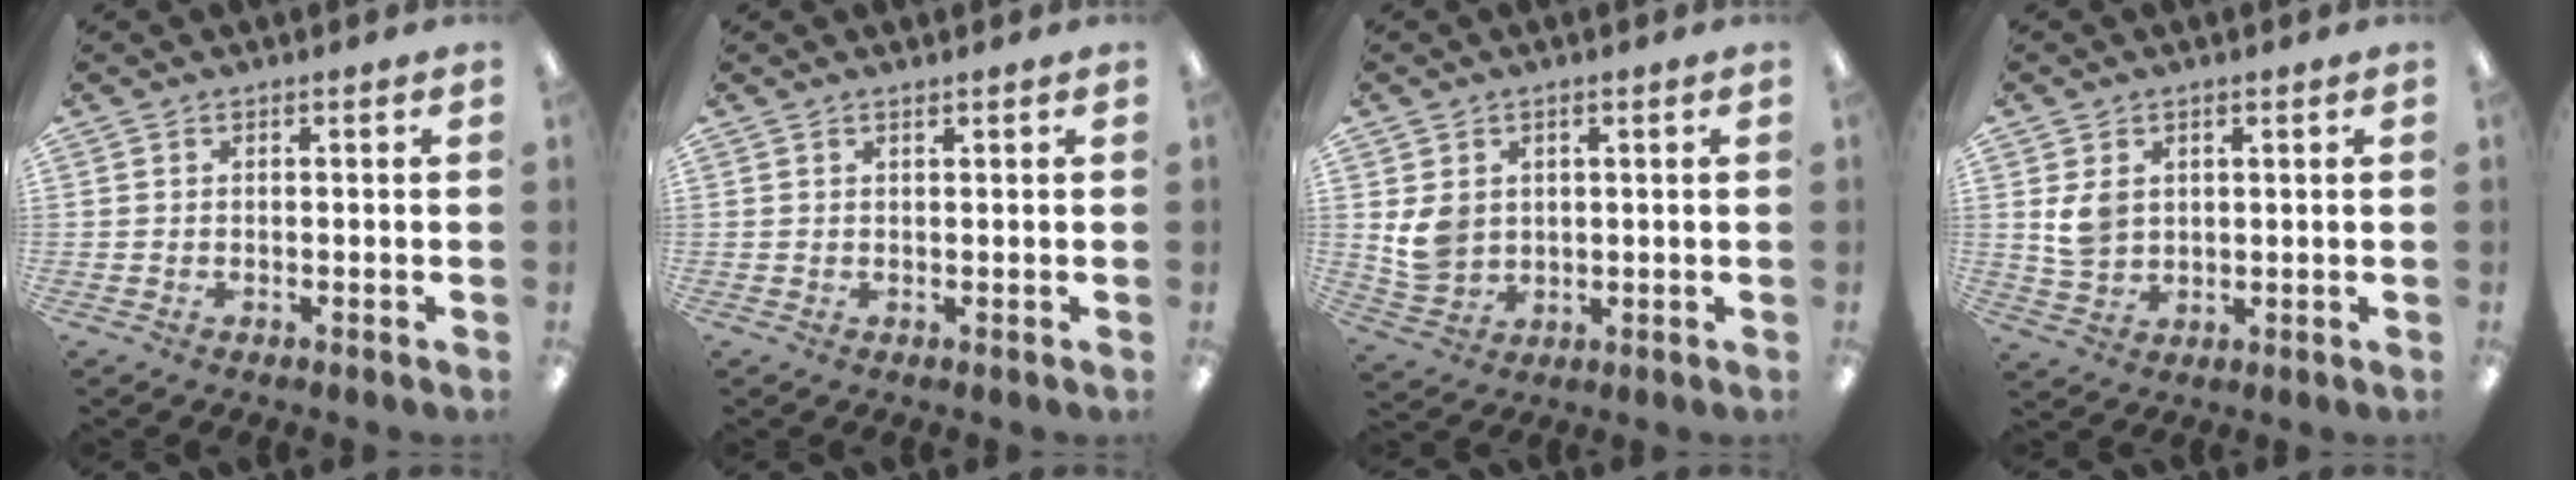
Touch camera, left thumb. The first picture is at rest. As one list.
[{"total": 0.7, "force": [0.7, 0.1, 0.2], "torque": [-0.006, 0.000, 0.012]}, {"total": 5.9, "force": [1.5, 5.0, 2.7], "torque": [-0.047, 0.001, 0.032]}, {"total": 5.4, "force": [1.9, 4.1, 3.1], "torque": [-0.063, 0.002, 0.035]}]